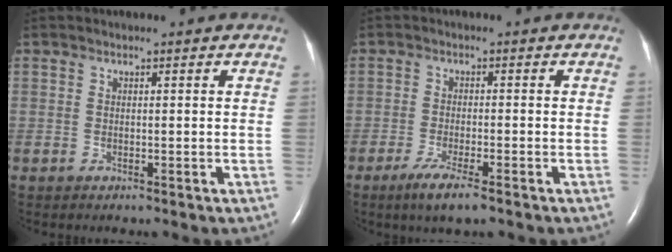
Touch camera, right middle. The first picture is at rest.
{"total": 4.9, "force": [-3.2, 0.5, 3.7], "torque": [-0.080, -0.014, -0.053]}